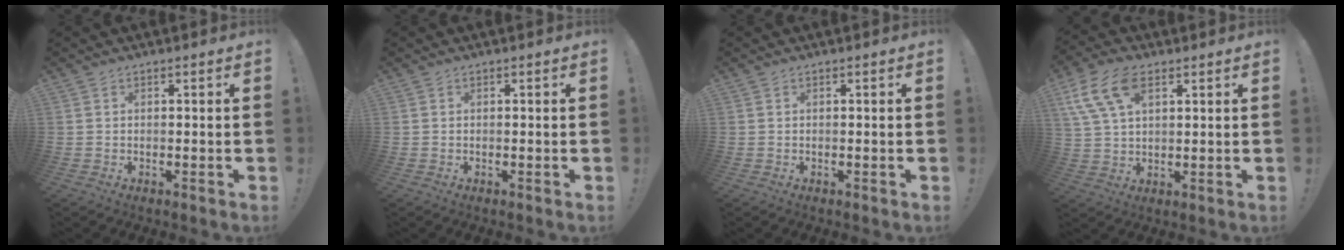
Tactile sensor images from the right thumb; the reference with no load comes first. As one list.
[{"total": 0.0}, {"total": 0.0}, {"total": 12.1, "force": [5.5, 6.9, 8.3], "torque": [-0.169, -0.006, 0.106]}]